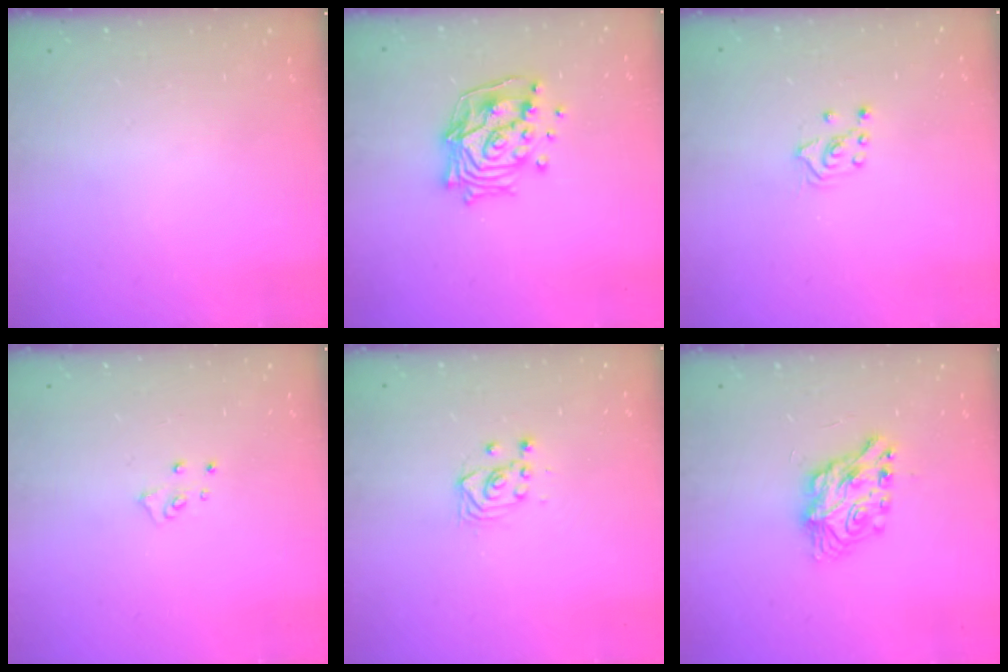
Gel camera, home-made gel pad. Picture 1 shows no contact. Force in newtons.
{"total": 15.4, "press": 15.2, "slide": 1.9}
{"total": 3.3, "press": 3.2, "slide": 0.8}
{"total": 5.1, "press": 5.1, "slide": 0.4}
{"total": 2.9, "press": 2.9, "slide": 0.6}
{"total": 7.1, "press": 7.1, "slide": 0.3}